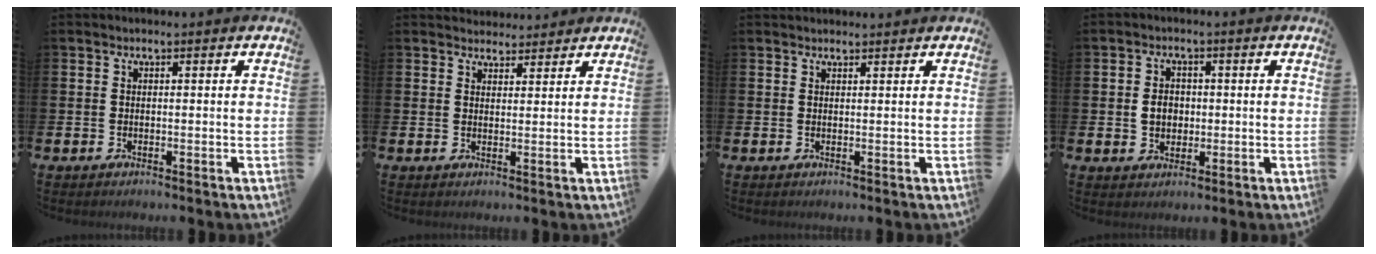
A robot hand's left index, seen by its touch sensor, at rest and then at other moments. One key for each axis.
{"total": 3.1, "fx": 2.9, "fy": 0.9, "fz": -0.3, "tx": 0.012, "ty": -0.016, "tz": 0.052}
{"total": 1.1, "fx": 1.0, "fy": 0.3, "fz": 0.0, "tx": 0.010, "ty": 0.001, "tz": 0.017}
{"total": 3.3, "fx": 0.1, "fy": 2.8, "fz": 1.7, "tx": -0.022, "ty": 0.004, "tz": -0.006}